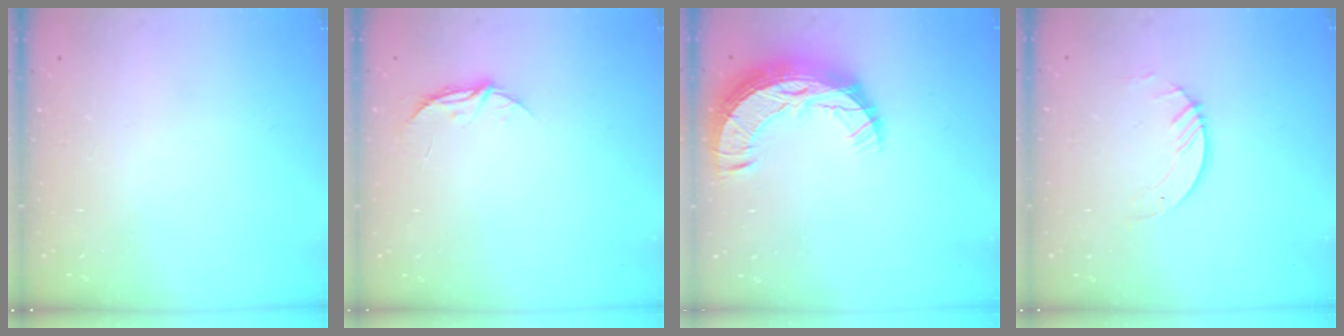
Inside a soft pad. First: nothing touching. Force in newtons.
{"total": 5.3, "press": 5.3, "slide": 0.5}
{"total": 13.4, "press": 13.4, "slide": 0.9}
{"total": 3.0, "press": 3.0, "slide": 0.3}